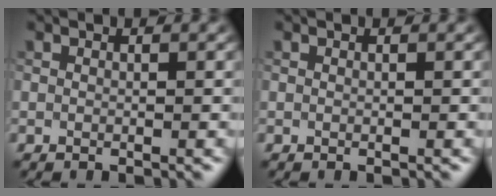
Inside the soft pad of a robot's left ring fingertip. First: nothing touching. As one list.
[{"total": 0.0}]